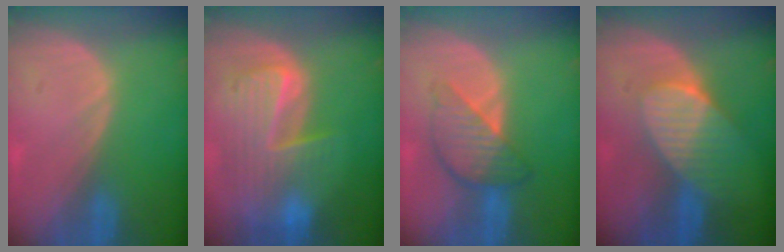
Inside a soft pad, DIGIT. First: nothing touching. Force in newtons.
{"total": 9.9, "press": 8.5, "slide": 5.1}
{"total": 6.0, "press": 6.0, "slide": 0.4}
{"total": 7.5, "press": 6.7, "slide": 3.3}